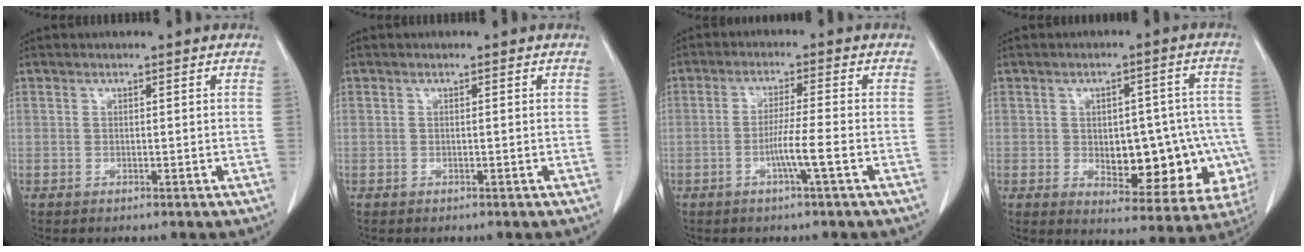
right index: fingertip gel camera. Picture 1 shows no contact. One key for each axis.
{"total": 0.0}
{"total": 4.8, "fx": -1.8, "fy": -0.8, "fz": 4.3, "tx": -0.079, "ty": -0.005, "tz": -0.037}
{"total": 16.2, "fx": -3.3, "fy": 8.1, "fz": 13.6, "tx": -0.134, "ty": 0.026, "tz": -0.020}